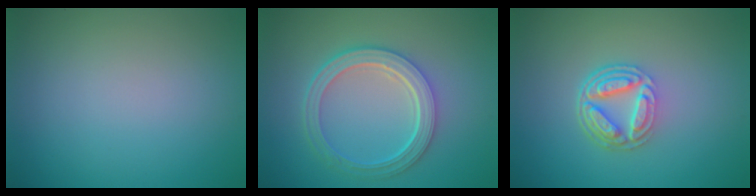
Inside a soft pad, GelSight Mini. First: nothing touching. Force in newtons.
{"total": 5.1, "press": 3.7, "slide": 3.5}
{"total": 4.4, "press": 3.3, "slide": 2.9}